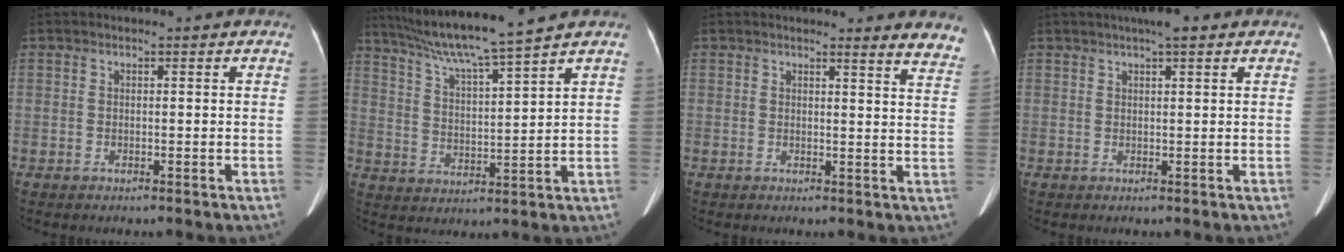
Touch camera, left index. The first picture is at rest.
{"total": 11.4, "force": [9.7, -2.0, 5.5], "torque": [-0.099, 0.007, 0.173]}
{"total": 6.3, "force": [6.2, 0.2, 1.3], "torque": [0.000, -0.042, 0.041]}
{"total": 4.2, "force": [2.9, 0.4, 3.0], "torque": [-0.044, 0.020, 0.043]}